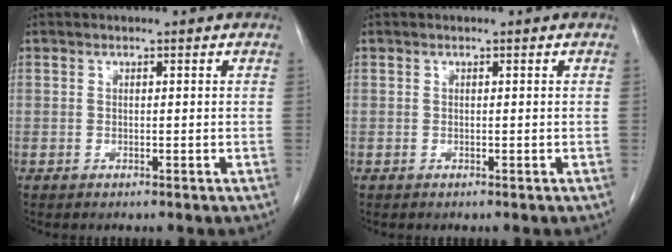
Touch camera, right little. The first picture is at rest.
{"total": 0.0}